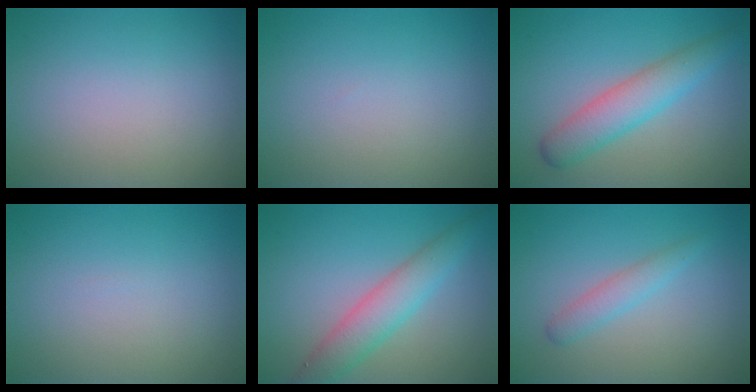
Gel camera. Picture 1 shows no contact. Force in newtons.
{"total": 0.0}
{"total": 4.2, "press": 4.2, "slide": 0.2}
{"total": 0.0}
{"total": 4.2, "press": 4.2, "slide": 0.2}
{"total": 1.9, "press": 1.9, "slide": 0.1}